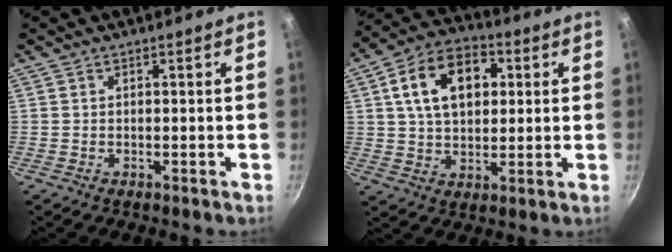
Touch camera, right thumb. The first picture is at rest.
{"total": 15.2, "force": [3.8, 10.1, 10.7], "torque": [-0.150, 0.014, 0.053]}